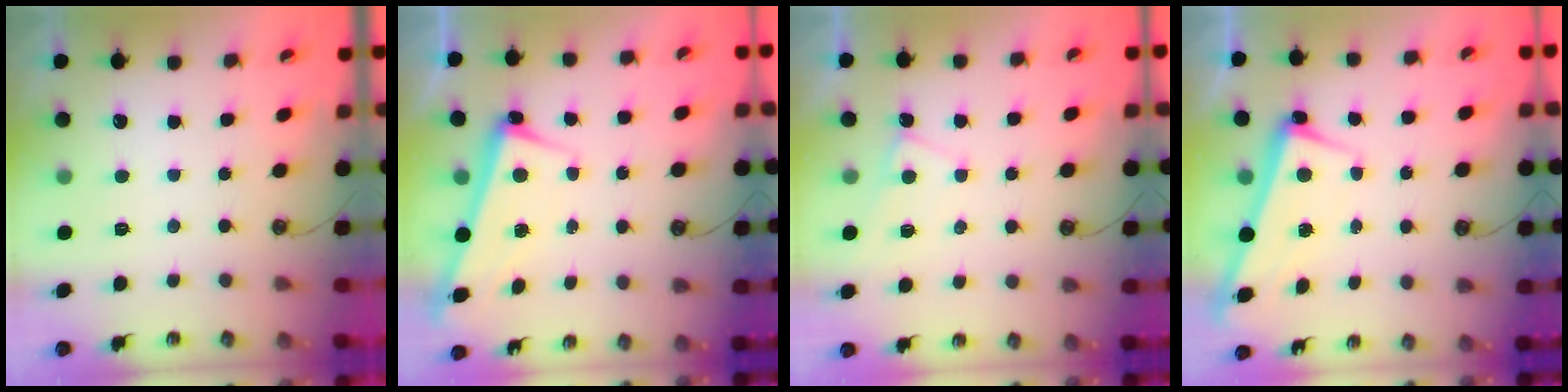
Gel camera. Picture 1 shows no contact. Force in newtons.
{"total": 2.7, "press": 2.5, "slide": 0.9}
{"total": 0.6, "press": 0.6, "slide": 0.1}
{"total": 2.6, "press": 2.5, "slide": 0.6}